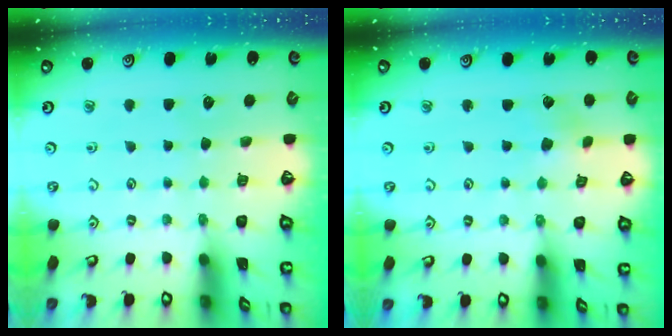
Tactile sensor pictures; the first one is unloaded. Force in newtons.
{"total": 2.5, "press": 2.5, "slide": 0.5}